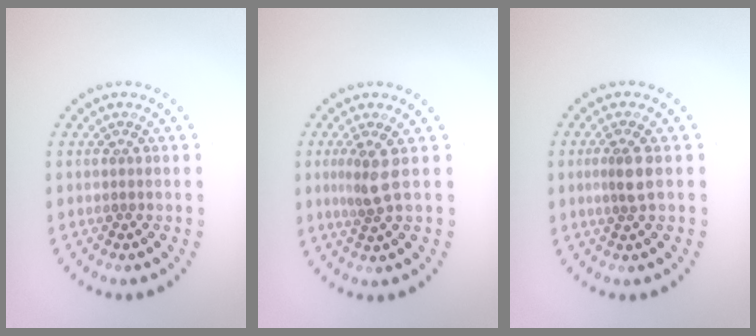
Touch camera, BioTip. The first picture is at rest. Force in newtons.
{"total": 2.4, "press": 1.7, "slide": 1.6}
{"total": 1.9, "press": 1.6, "slide": 1.1}